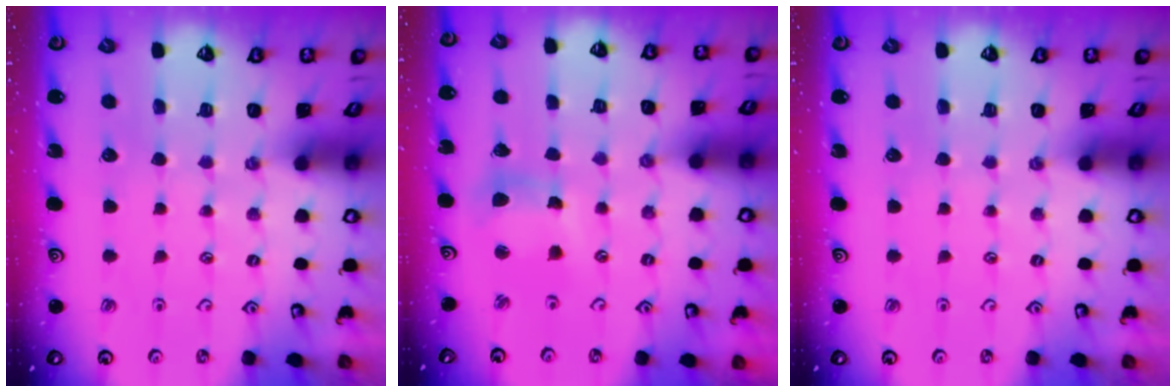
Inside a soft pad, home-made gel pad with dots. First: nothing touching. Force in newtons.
{"total": 7.7, "press": 7.6, "slide": 1.2}
{"total": 0.0}